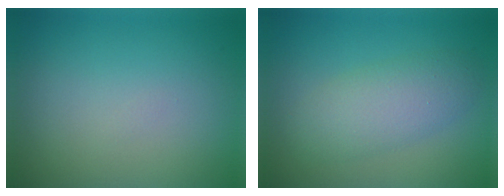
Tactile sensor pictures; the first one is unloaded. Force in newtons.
{"total": 3.8, "press": 3.8, "slide": 0.1}